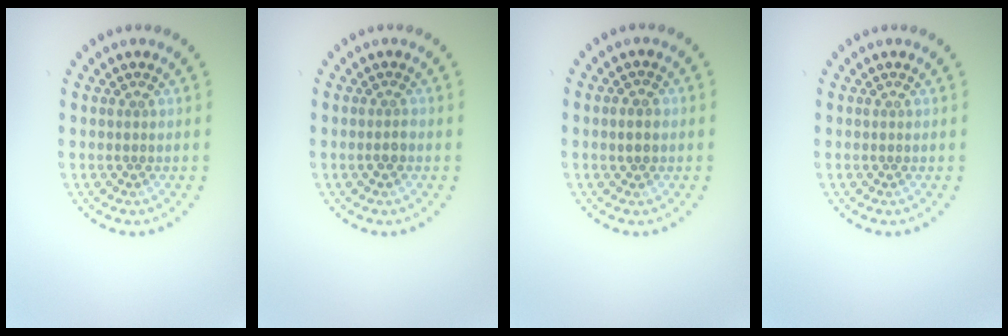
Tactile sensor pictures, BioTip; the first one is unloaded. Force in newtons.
{"total": 1.0, "press": 0.8, "slide": 0.5}
{"total": 1.2, "press": 1.1, "slide": 0.1}
{"total": 0.0}